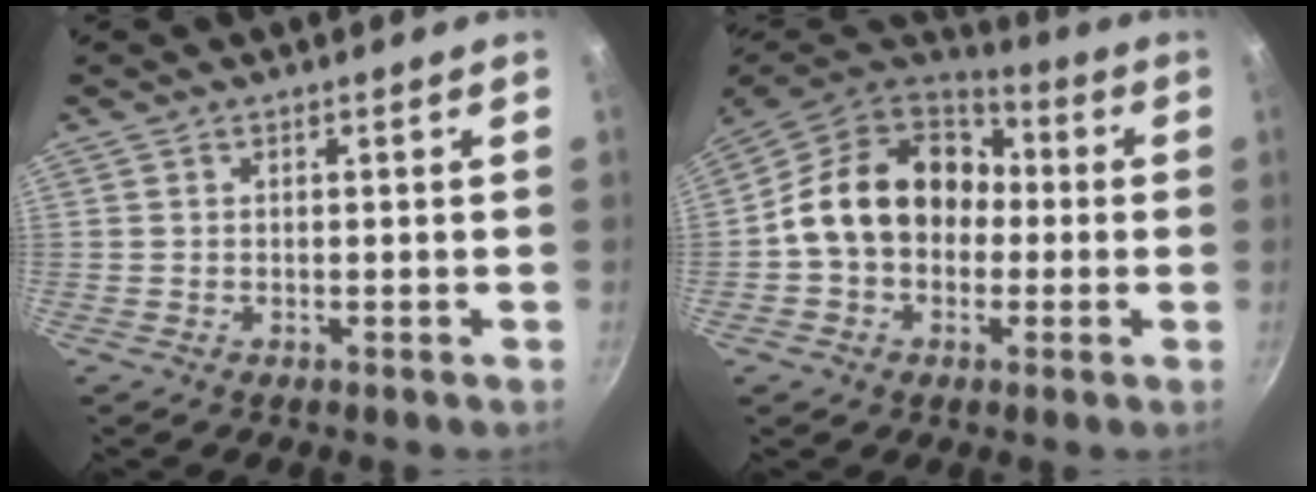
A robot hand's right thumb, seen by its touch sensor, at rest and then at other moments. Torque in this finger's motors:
{"motor_torque": [-0.32, 0.98, 0.89, -0.87, 0.34]}